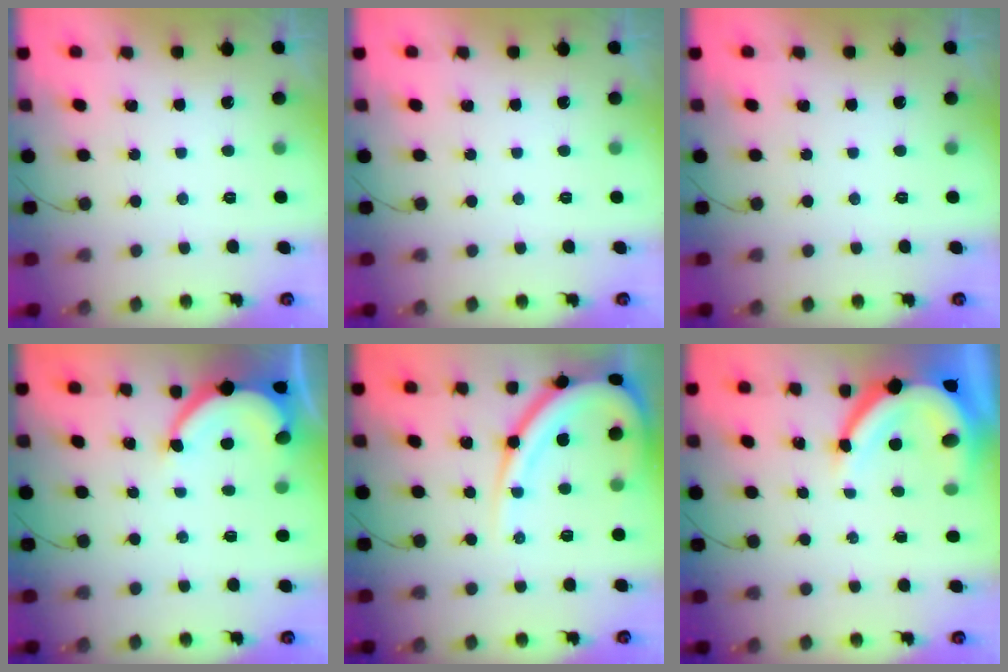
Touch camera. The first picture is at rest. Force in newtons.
{"total": 0.0}
{"total": 0.0}
{"total": 6.5, "press": 6.5, "slide": 0.1}
{"total": 13.8, "press": 13.7, "slide": 1.2}
{"total": 11.0, "press": 10.9, "slide": 1.3}